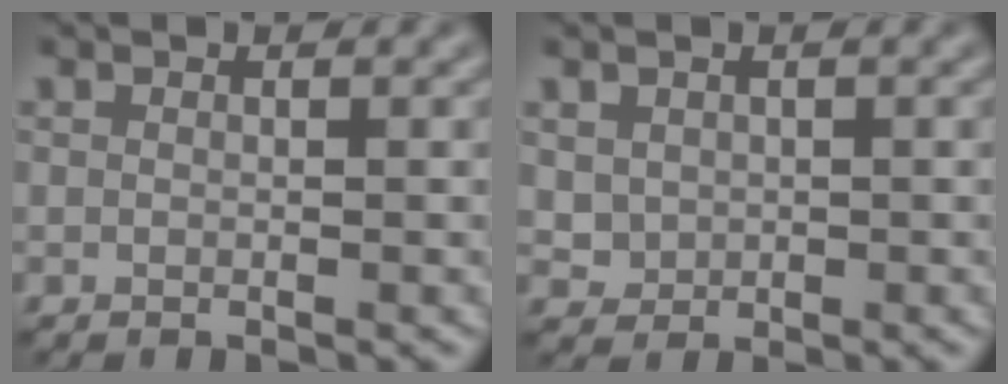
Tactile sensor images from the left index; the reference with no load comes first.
{"total": 1.7, "force": [0.4, 1.6, 0.6], "torque": [-0.015, -0.009, 0.019]}